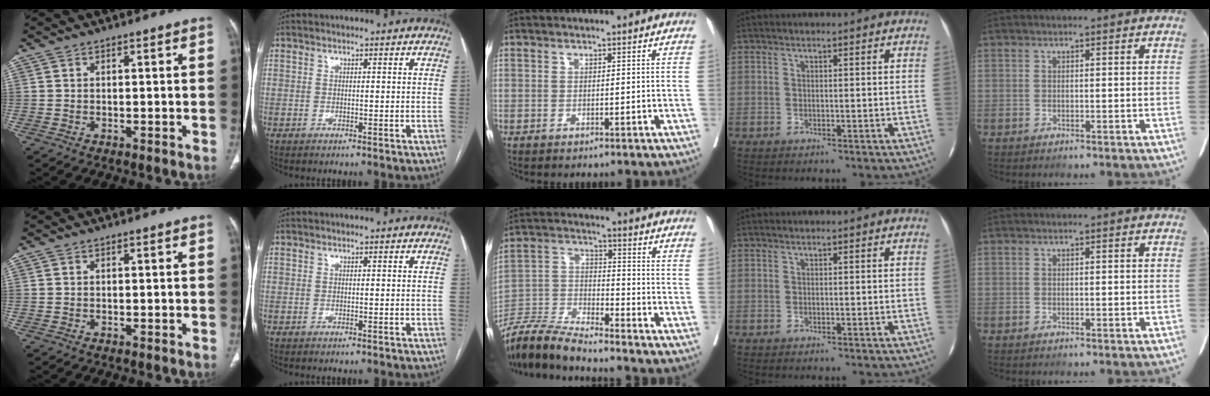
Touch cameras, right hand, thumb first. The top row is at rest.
{"middle": {"total": 9.5, "force": [-9.0, -0.1, 2.9], "torque": [-0.056, -0.006, -0.176]}}